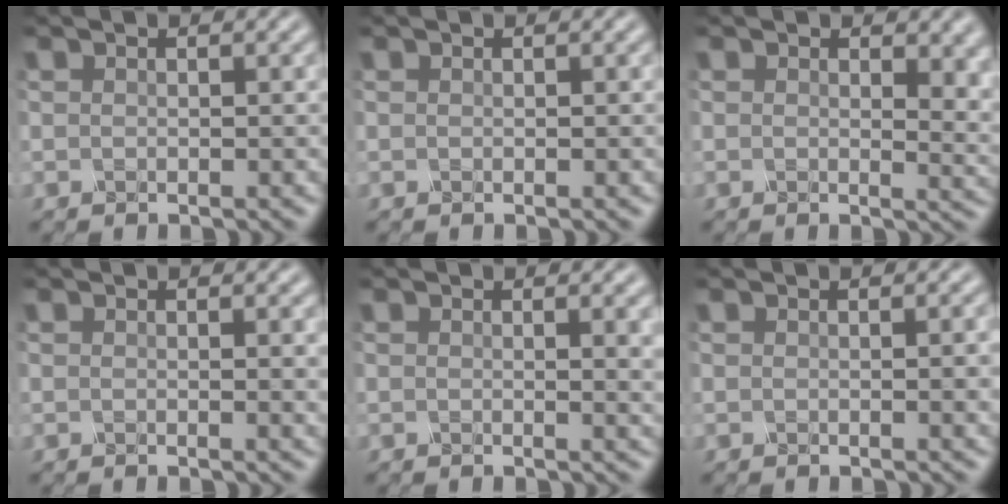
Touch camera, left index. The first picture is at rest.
{"total": 0.0}
{"total": 4.1, "force": [1.3, 2.4, 3.1], "torque": [-0.036, -0.014, 0.023]}
{"total": 0.8, "force": [0.3, 0.0, 0.7], "torque": [-0.008, -0.005, 0.005]}
{"total": 1.3, "force": [0.6, 0.2, 1.1], "torque": [-0.014, -0.005, 0.010]}
{"total": 1.4, "force": [0.1, 0.2, 1.3], "torque": [-0.015, -0.004, 0.002]}